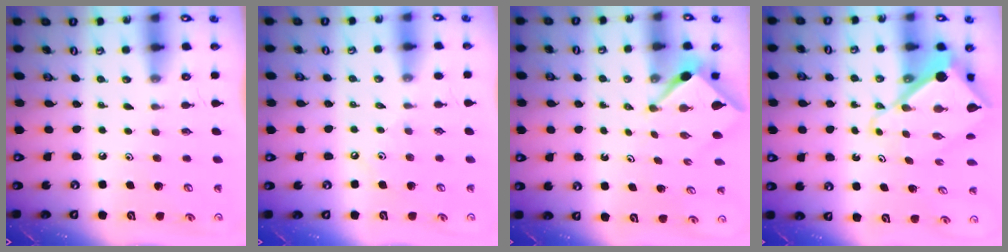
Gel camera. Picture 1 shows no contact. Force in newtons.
{"total": 3.3, "press": 3.3, "slide": 0.5}
{"total": 2.3, "press": 2.3, "slide": 0.3}
{"total": 10.4, "press": 10.3, "slide": 1.0}